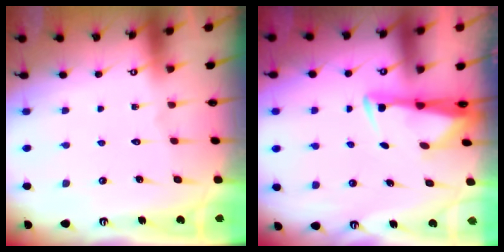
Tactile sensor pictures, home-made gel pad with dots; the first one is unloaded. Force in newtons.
{"total": 2.9, "press": 2.7, "slide": 0.9}